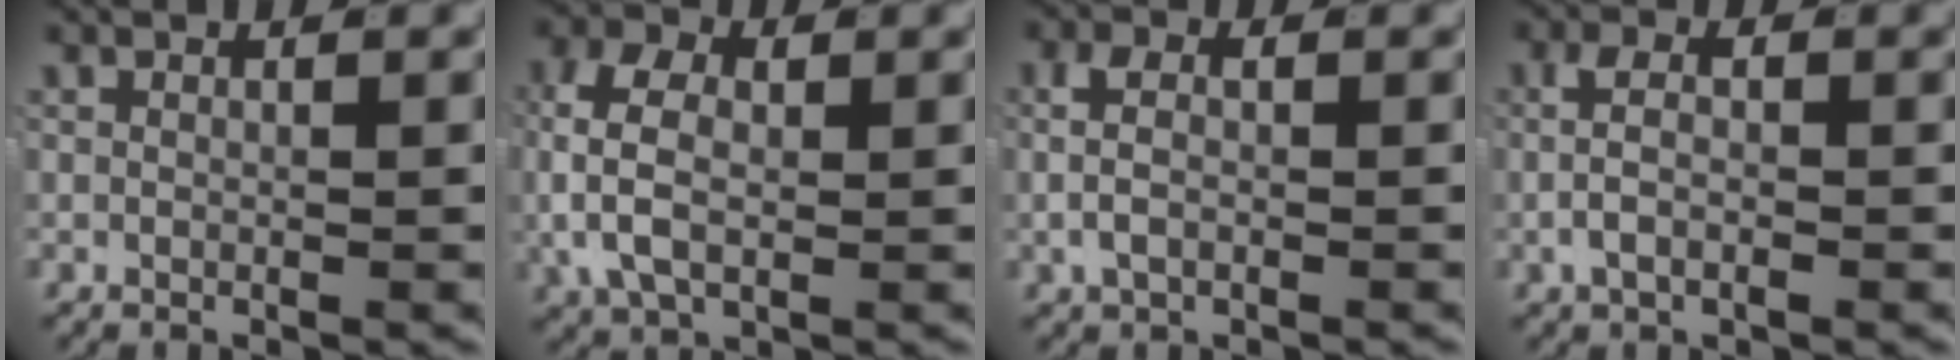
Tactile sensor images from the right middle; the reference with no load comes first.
{"total": 5.5, "force": [0.1, 3.6, 4.1], "torque": [-0.103, -0.010, 0.009]}
{"total": 2.6, "force": [-0.2, 1.6, 2.1], "torque": [-0.041, -0.002, -0.003]}
{"total": 3.0, "force": [-0.5, 1.5, 2.6], "torque": [-0.045, -0.002, -0.010]}